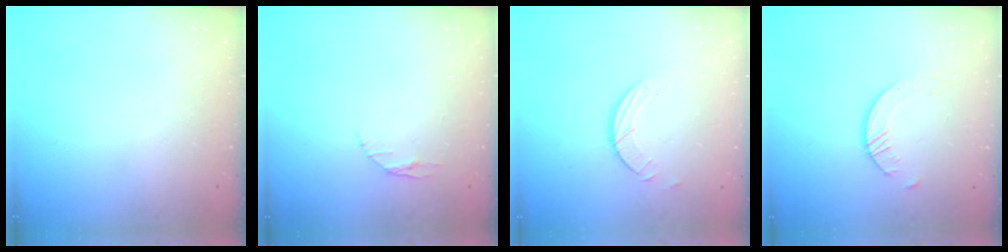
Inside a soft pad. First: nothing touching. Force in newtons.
{"total": 2.9, "press": 2.9, "slide": 0.4}
{"total": 3.9, "press": 3.9, "slide": 0.4}
{"total": 2.4, "press": 2.4, "slide": 0.3}